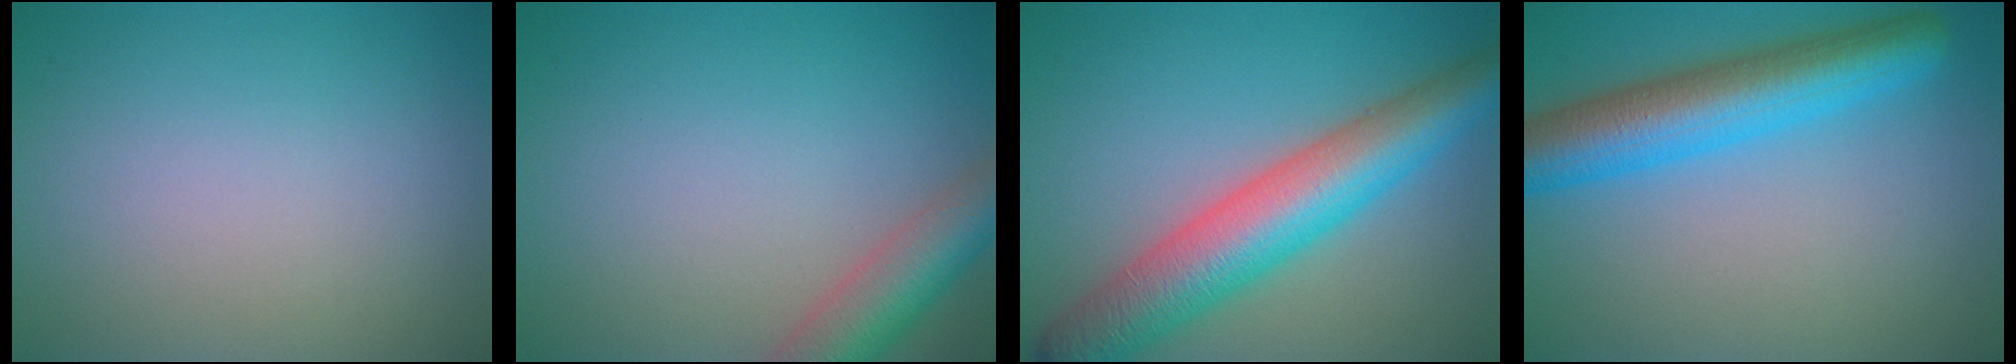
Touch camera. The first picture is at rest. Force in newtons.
{"total": 5.1, "press": 5.1, "slide": 0.3}
{"total": 9.0, "press": 9.0, "slide": 0.2}
{"total": 7.5, "press": 7.5, "slide": 0.3}